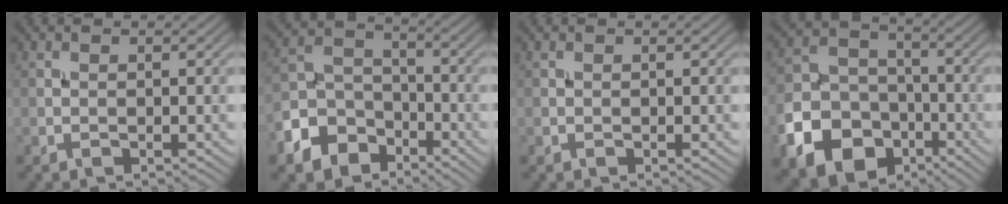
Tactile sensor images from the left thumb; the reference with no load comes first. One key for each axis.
{"total": 8.8, "fx": -5.5, "fy": 5.9, "fz": 3.6, "tx": -0.088, "ty": -0.012, "tz": -0.125}
{"total": 0.0}
{"total": 14.5, "fx": -7.2, "fy": 10.7, "fz": 6.6, "tx": -0.163, "ty": -0.043, "tz": -0.139}